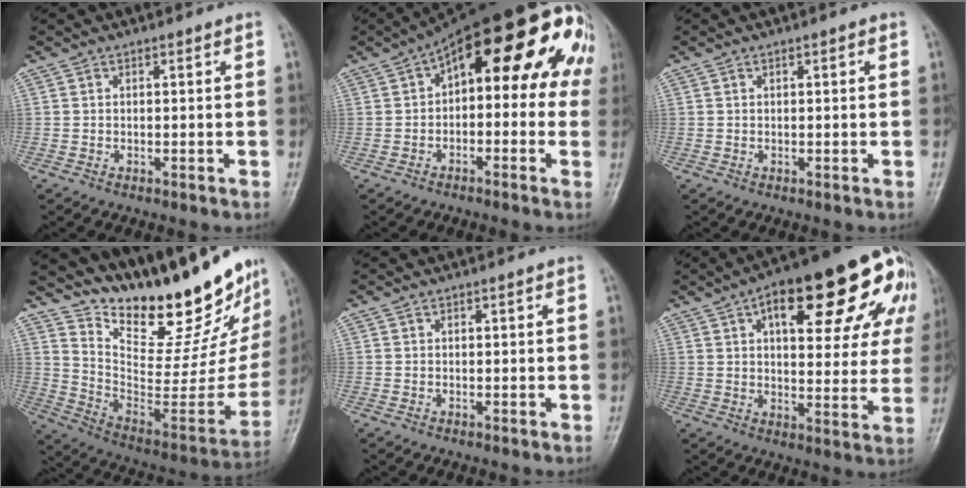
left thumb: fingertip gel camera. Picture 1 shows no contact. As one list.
[{"total": 19.2, "force": [3.9, 9.0, 16.5], "torque": [-0.182, 0.050, 0.033]}, {"total": 0.8, "force": [0.2, 0.2, 0.7], "torque": [-0.010, 0.001, 0.003]}, {"total": 28.5, "force": [22.1, 9.0, 15.6], "torque": [-0.207, -0.140, 0.338]}, {"total": 0.0}, {"total": 23.8, "force": [10.4, 9.0, 19.4], "torque": [-0.237, 0.002, 0.139]}]